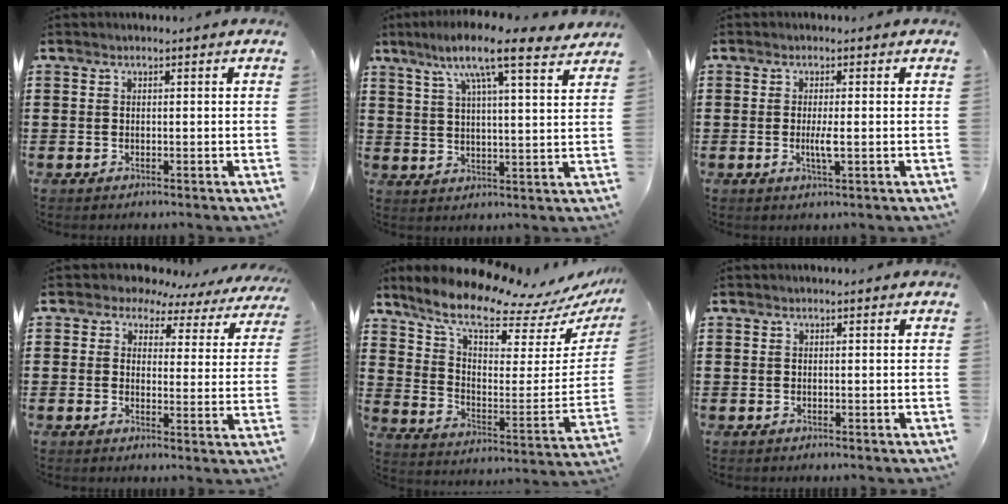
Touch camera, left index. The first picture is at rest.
{"total": 10.2, "force": [7.6, 1.2, 6.7], "torque": [-0.139, -0.026, 0.124]}
{"total": 2.6, "force": [-0.3, 0.3, 2.5], "torque": [-0.054, -0.006, -0.009]}
{"total": 3.9, "force": [3.1, 2.2, 0.9], "torque": [-0.032, -0.020, 0.049]}
{"total": 10.3, "force": [8.8, 2.2, 5.0], "torque": [-0.122, -0.068, 0.148]}
{"total": 0.0}